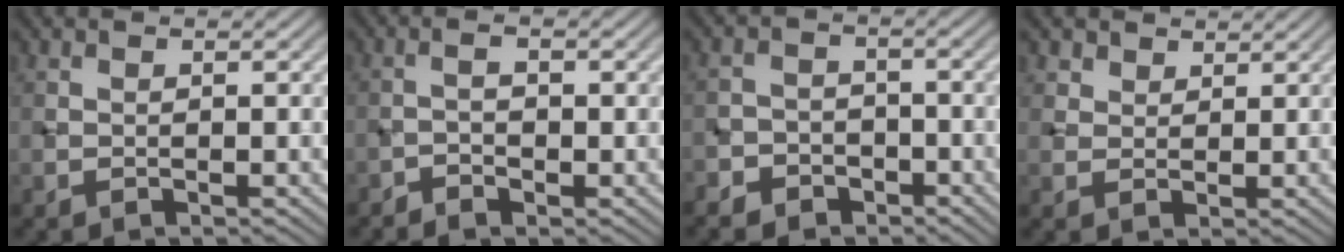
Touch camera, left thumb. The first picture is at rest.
{"total": 1.9, "force": [-1.1, 0.7, 1.4], "torque": [-0.026, 0.002, -0.024]}
{"total": 5.0, "force": [-3.8, 3.1, 1.0], "torque": [-0.005, 0.000, -0.070]}
{"total": 2.9, "force": [2.0, 1.9, 0.8], "torque": [-0.025, -0.003, 0.045]}